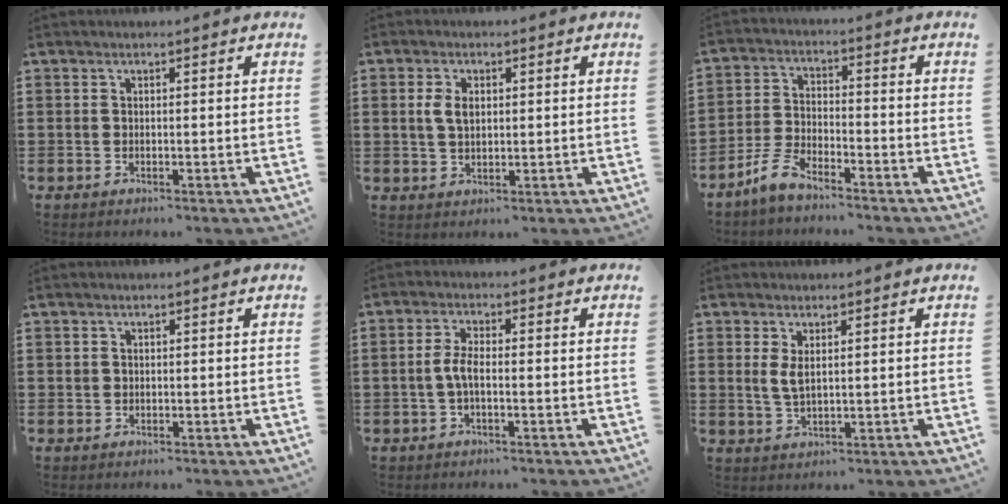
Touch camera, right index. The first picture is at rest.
{"total": 3.2, "force": [0.6, 1.9, 2.6], "torque": [-0.062, 0.007, 0.006]}
{"total": 5.1, "force": [-4.5, 0.9, 2.2], "torque": [-0.072, -0.004, -0.095]}
{"total": 0.8, "force": [0.3, 0.7, 0.1], "torque": [-0.004, 0.004, 0.006]}
{"total": 3.4, "force": [-0.8, 1.0, 3.1], "torque": [-0.085, -0.007, -0.026]}
{"total": 2.7, "force": [0.9, 0.9, 2.3], "torque": [-0.049, 0.003, 0.016]}